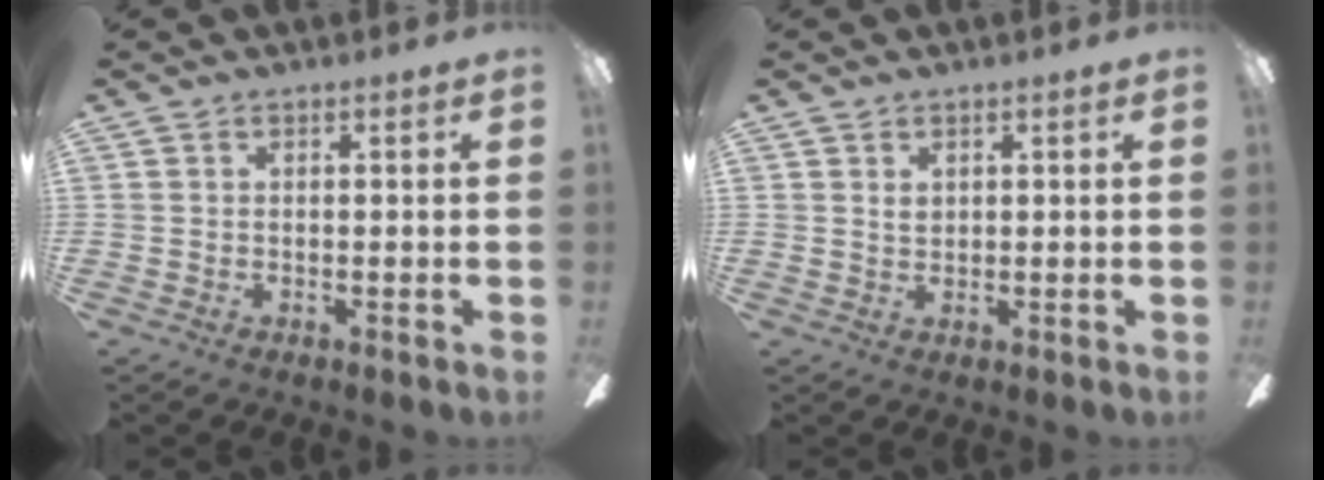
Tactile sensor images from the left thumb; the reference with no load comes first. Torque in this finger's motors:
{"motor_torque": [0.00, 0.00, 0.27, -0.28, 0.00]}